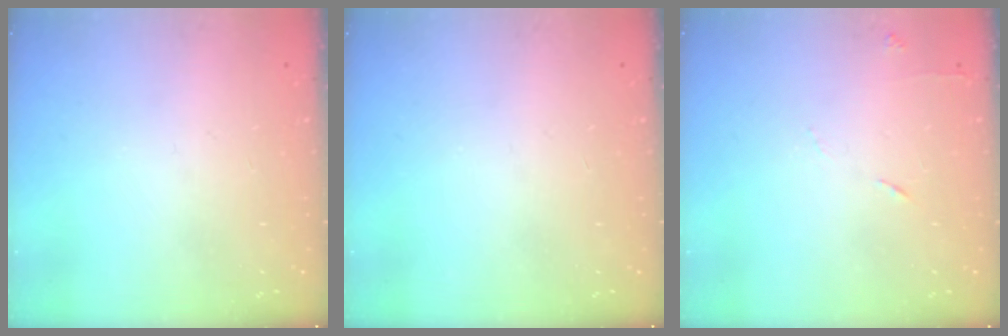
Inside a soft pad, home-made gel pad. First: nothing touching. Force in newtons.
{"total": 0.0}
{"total": 6.6, "press": 6.6, "slide": 0.8}